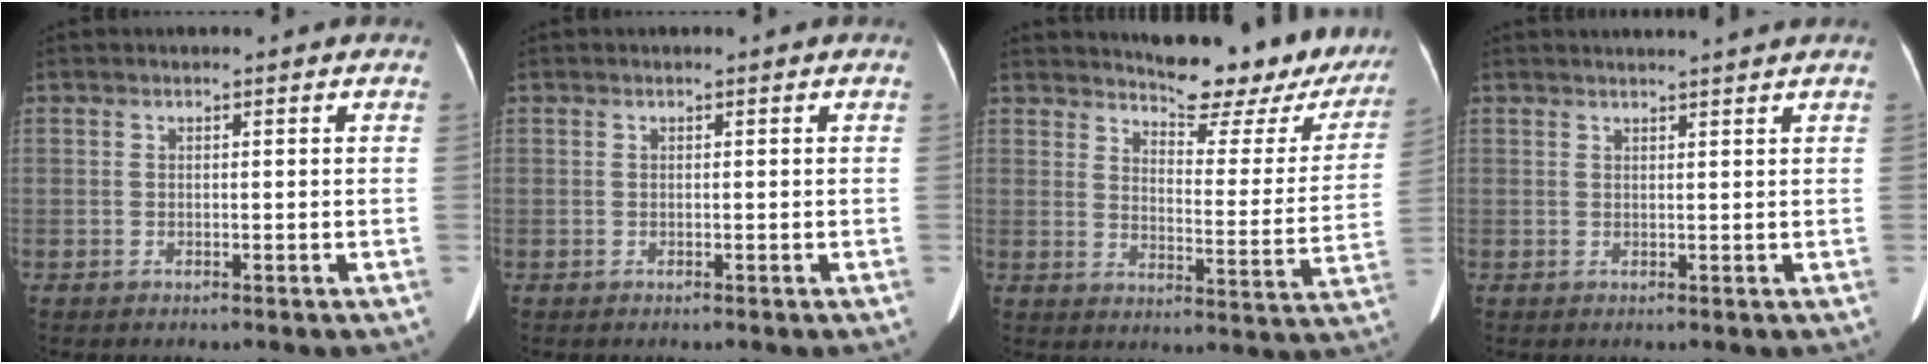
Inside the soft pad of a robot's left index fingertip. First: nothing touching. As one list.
[{"total": 0.0}, {"total": 18.2, "force": [16.0, 4.6, 7.3], "torque": [-0.078, -0.046, 0.182]}, {"total": 5.0, "force": [4.7, -0.8, 1.5], "torque": [-0.017, 0.015, 0.054]}]